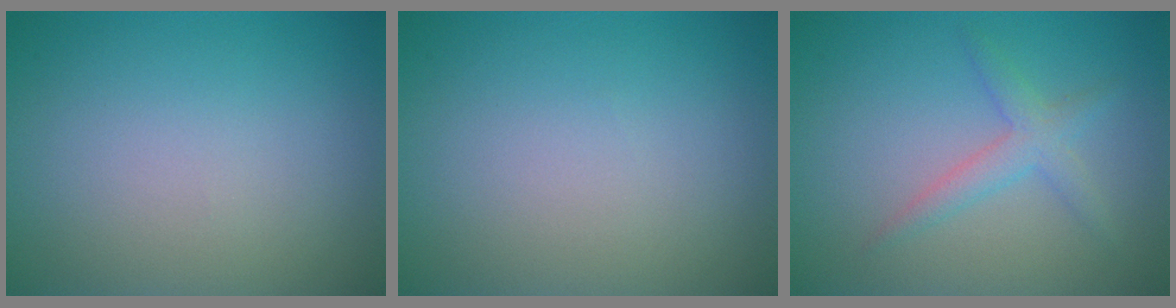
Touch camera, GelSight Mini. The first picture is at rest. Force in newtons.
{"total": 0.0}
{"total": 2.2, "press": 2.2, "slide": 0.1}